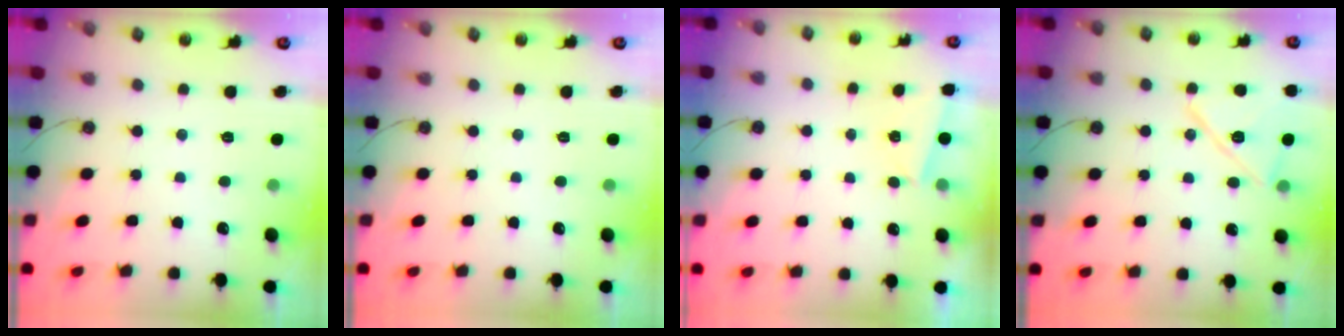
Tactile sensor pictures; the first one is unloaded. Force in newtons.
{"total": 0.0}
{"total": 1.0, "press": 0.9, "slide": 0.4}
{"total": 14.2, "press": 14.2, "slide": 0.3}